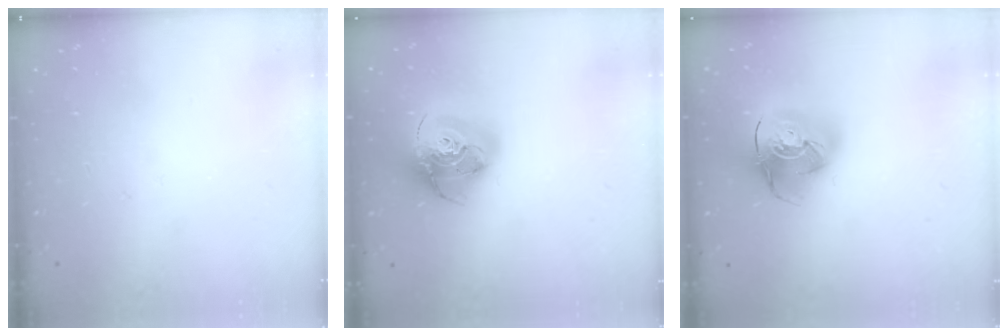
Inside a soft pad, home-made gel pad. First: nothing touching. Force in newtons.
{"total": 18.4, "press": 18.3, "slide": 2.1}
{"total": 14.9, "press": 14.7, "slide": 2.1}